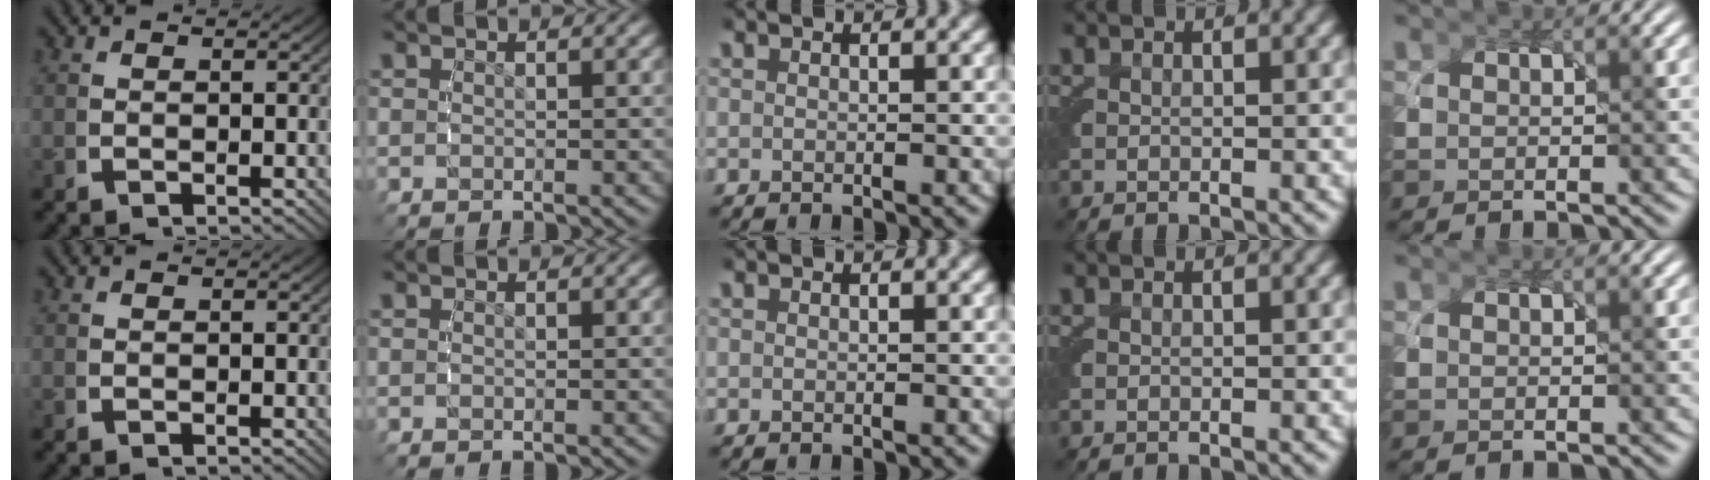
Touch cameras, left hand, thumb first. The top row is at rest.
{}